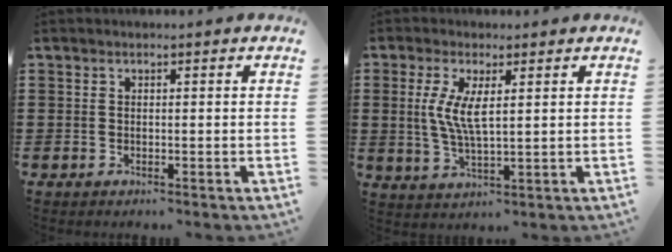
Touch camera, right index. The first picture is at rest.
{"total": 5.9, "force": [1.0, 2.1, 5.5], "torque": [-0.116, 0.004, 0.013]}